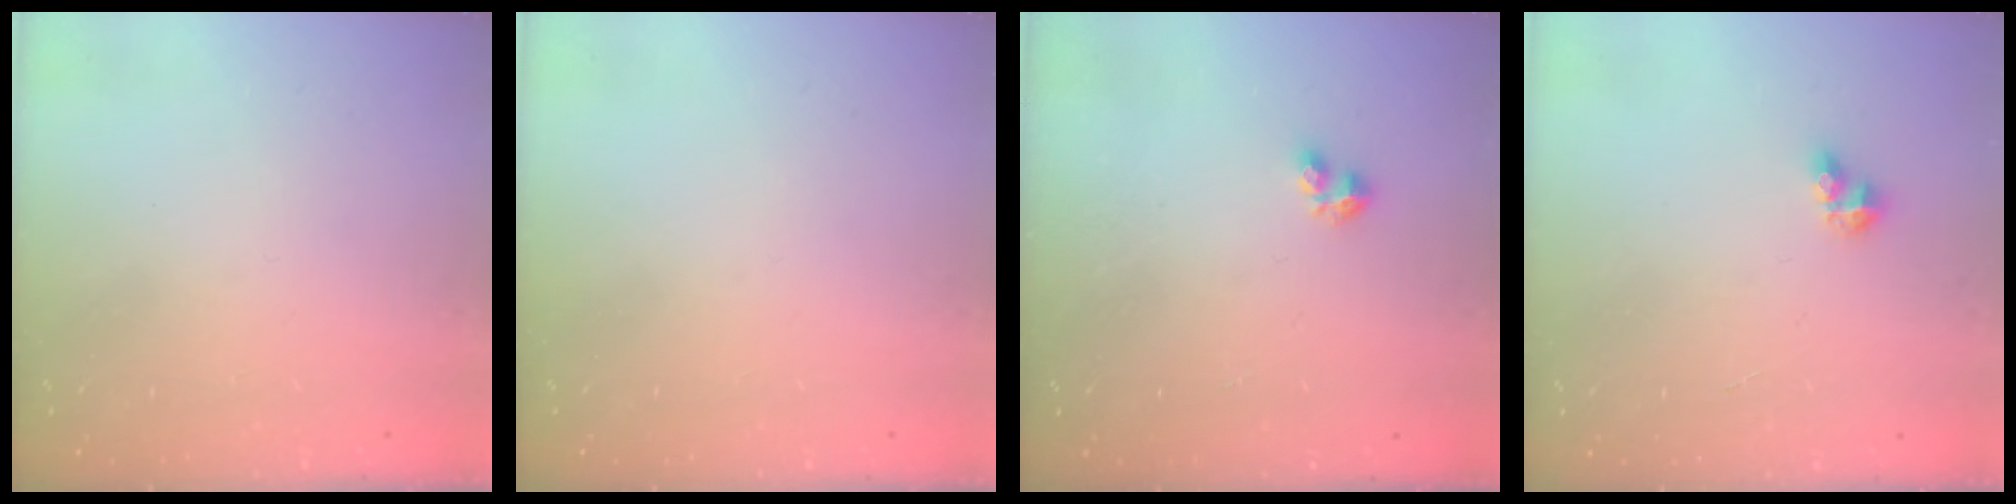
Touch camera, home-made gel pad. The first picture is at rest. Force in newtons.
{"total": 0.0}
{"total": 2.2, "press": 2.2, "slide": 0.4}
{"total": 4.8, "press": 4.8, "slide": 0.6}